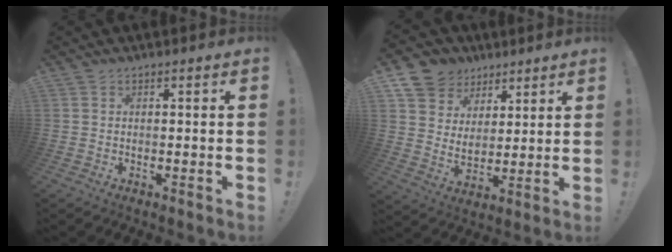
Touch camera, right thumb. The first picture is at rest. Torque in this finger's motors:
{"motor_torque": [0.48, 0.70, 0.03, 0.03, 0.01]}